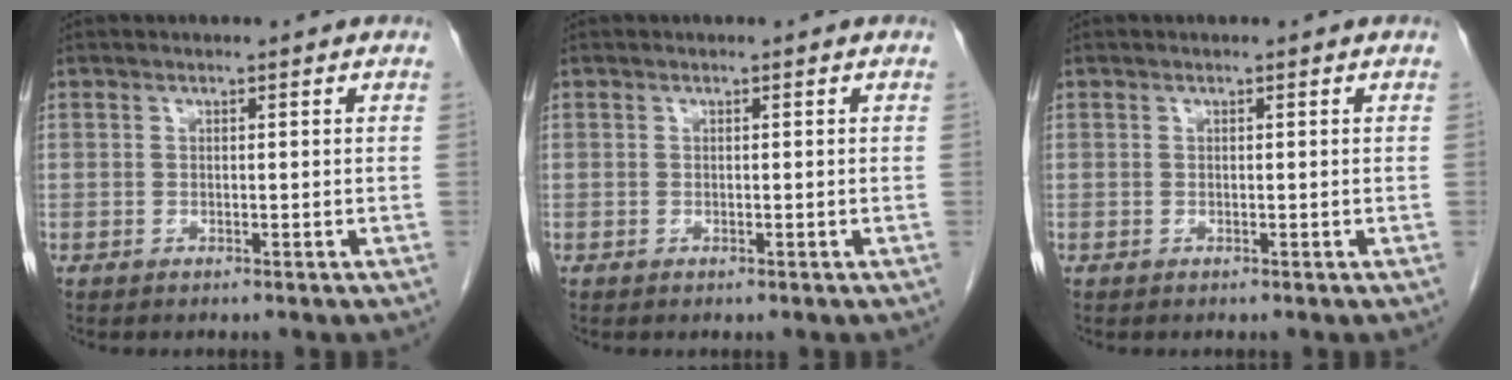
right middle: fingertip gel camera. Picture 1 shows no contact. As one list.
[{"total": 0.0}, {"total": 0.0}]